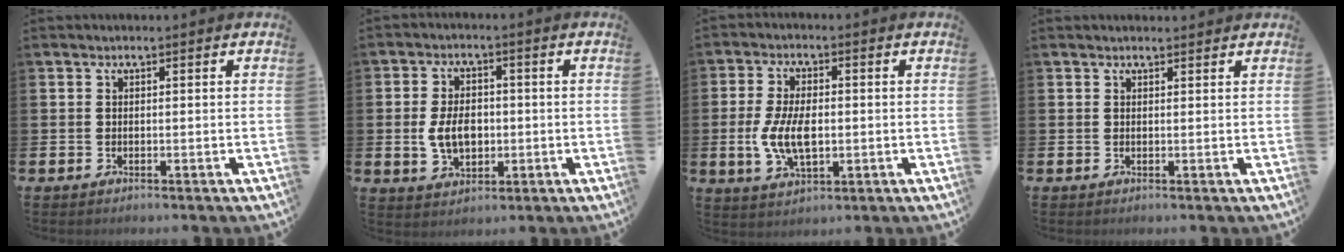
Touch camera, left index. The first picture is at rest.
{"total": 5.7, "force": [-0.4, 3.9, 4.2], "torque": [-0.078, 0.005, -0.012]}
{"total": 6.9, "force": [-0.4, 3.6, 5.8], "torque": [-0.123, 0.001, -0.011]}
{"total": 0.9, "force": [0.8, 0.2, 0.1], "torque": [0.006, -0.001, 0.013]}